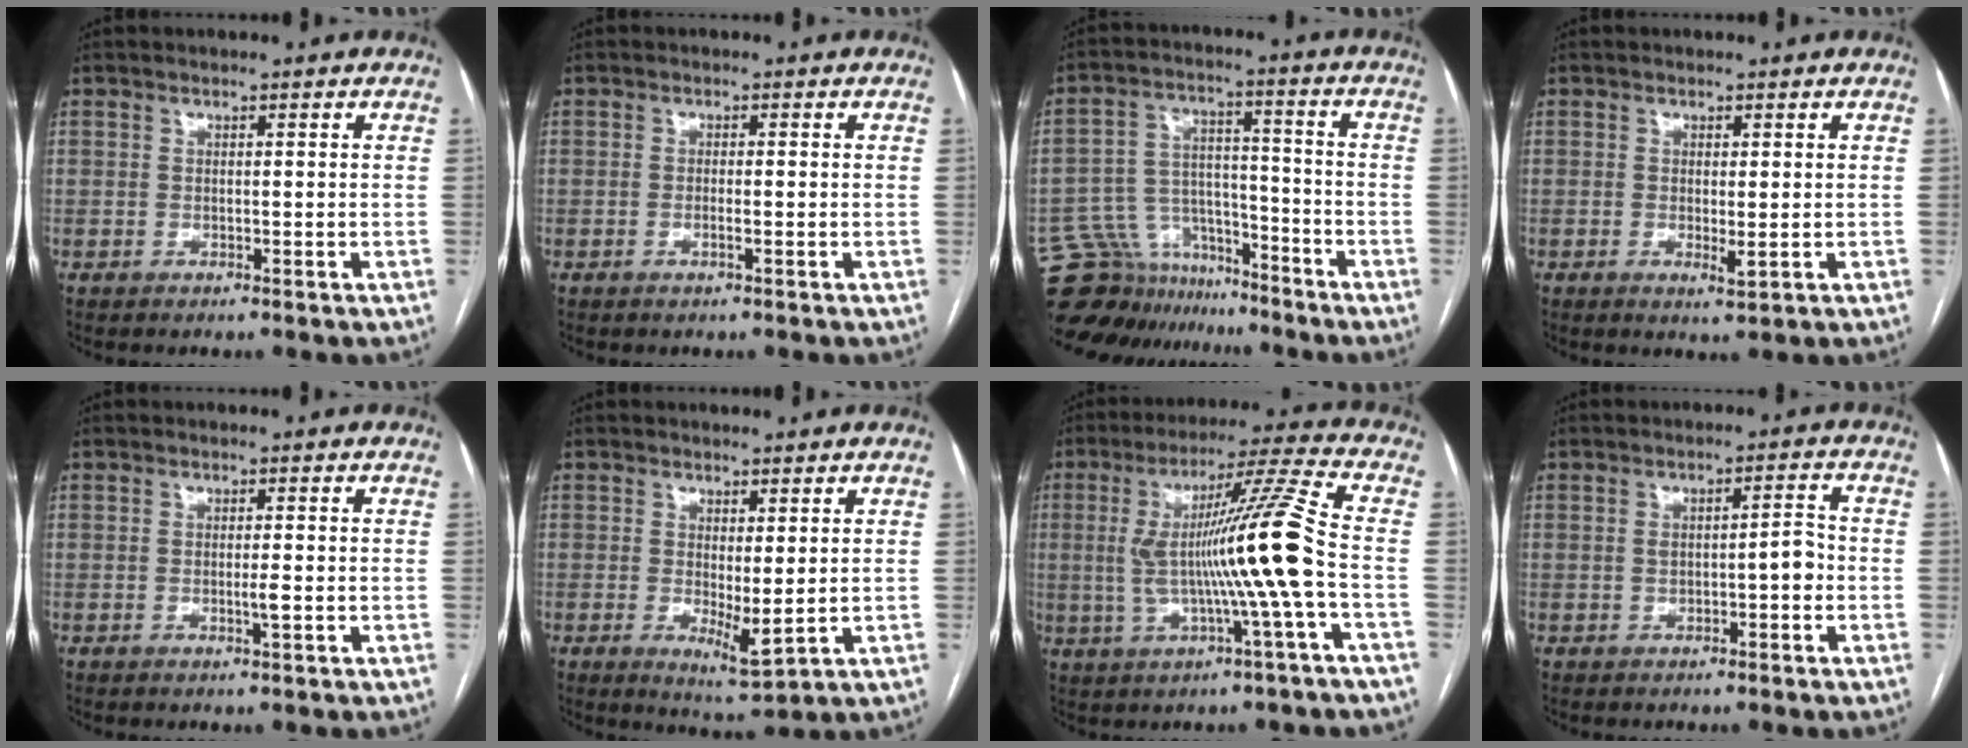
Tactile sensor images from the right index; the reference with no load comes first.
{"total": 1.4, "force": [-0.5, 0.0, 1.2], "torque": [-0.024, 0.000, -0.010]}
{"total": 11.6, "force": [-10.5, 5.0, 0.0], "torque": [-0.002, 0.056, -0.175]}
{"total": 1.9, "force": [-0.3, 0.4, 1.9], "torque": [-0.030, -0.007, -0.001]}
{"total": 1.4, "force": [-0.4, -0.2, 1.3], "torque": [-0.026, -0.003, -0.005]}
{"total": 4.5, "force": [-0.2, 1.1, 4.3], "torque": [-0.070, -0.014, 0.006]}
{"total": 14.1, "force": [-1.3, -2.2, 13.9], "torque": [-0.245, 0.006, -0.024]}
{"total": 3.6, "force": [-0.7, 1.0, 3.3], "torque": [-0.052, 0.017, -0.007]}